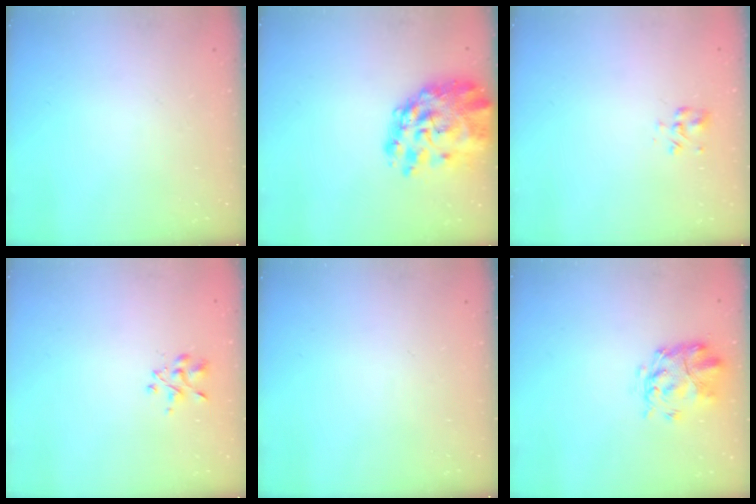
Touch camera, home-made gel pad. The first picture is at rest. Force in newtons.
{"total": 13.1, "press": 12.4, "slide": 4.4}
{"total": 3.8, "press": 3.5, "slide": 1.5}
{"total": 2.1, "press": 1.8, "slide": 0.9}
{"total": 0.0}
{"total": 3.7, "press": 3.4, "slide": 1.6}